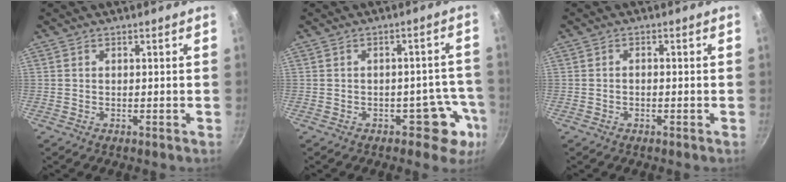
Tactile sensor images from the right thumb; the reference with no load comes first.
{"total": 7.2, "force": [-3.3, 5.1, 4.0], "torque": [0.024, 0.046, -0.028]}
{"total": 1.0, "force": [-0.4, 0.7, 0.7], "torque": [-0.016, 0.008, -0.008]}